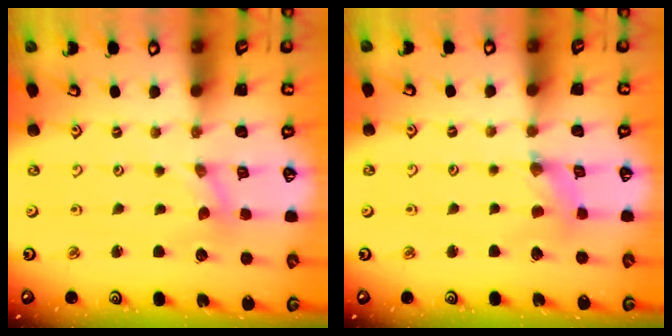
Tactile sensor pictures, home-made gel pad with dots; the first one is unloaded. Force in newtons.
{"total": 1.9, "press": 1.8, "slide": 0.3}